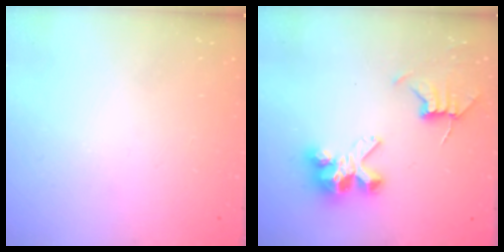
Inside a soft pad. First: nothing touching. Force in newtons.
{"total": 8.7, "press": 8.6, "slide": 0.7}